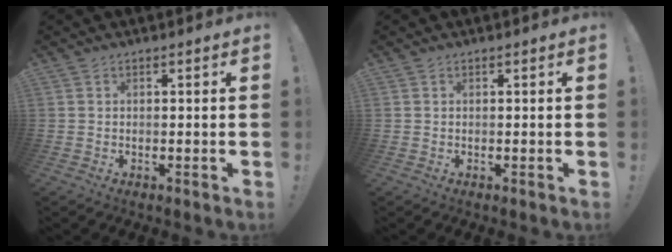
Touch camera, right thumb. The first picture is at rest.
{"total": 0.0}